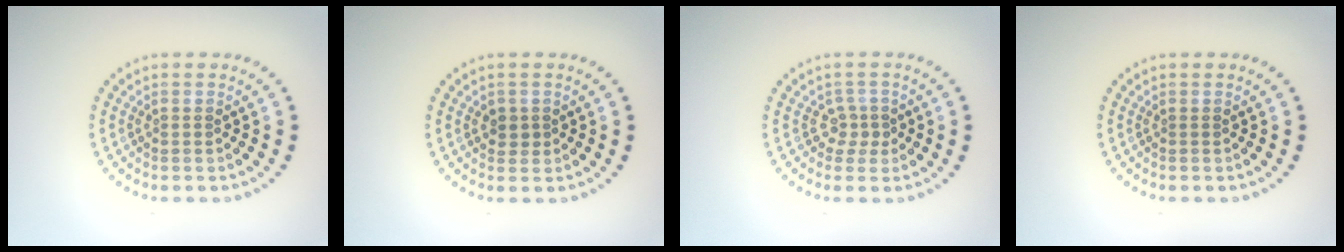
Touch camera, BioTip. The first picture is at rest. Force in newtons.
{"total": 1.4, "press": 1.3, "slide": 0.5}
{"total": 1.7, "press": 1.1, "slide": 1.3}
{"total": 0.0}